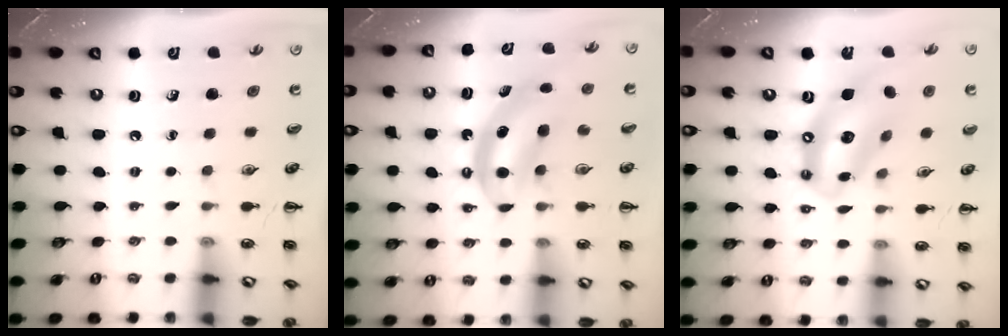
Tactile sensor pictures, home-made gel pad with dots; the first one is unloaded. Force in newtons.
{"total": 6.7, "press": 6.6, "slide": 1.0}
{"total": 13.9, "press": 13.4, "slide": 3.8}